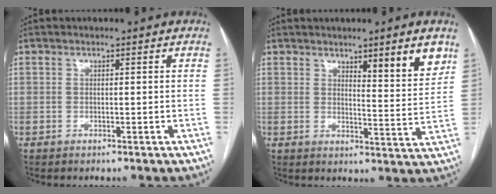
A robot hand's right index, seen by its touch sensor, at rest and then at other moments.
{"total": 7.2, "force": [4.6, 0.5, 5.6], "torque": [-0.071, -0.017, 0.064]}